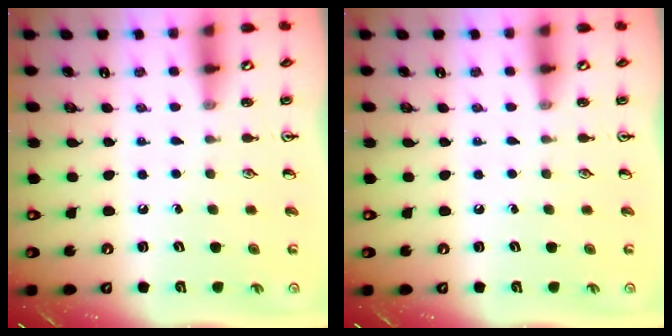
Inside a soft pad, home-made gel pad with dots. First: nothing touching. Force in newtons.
{"total": 0.0}